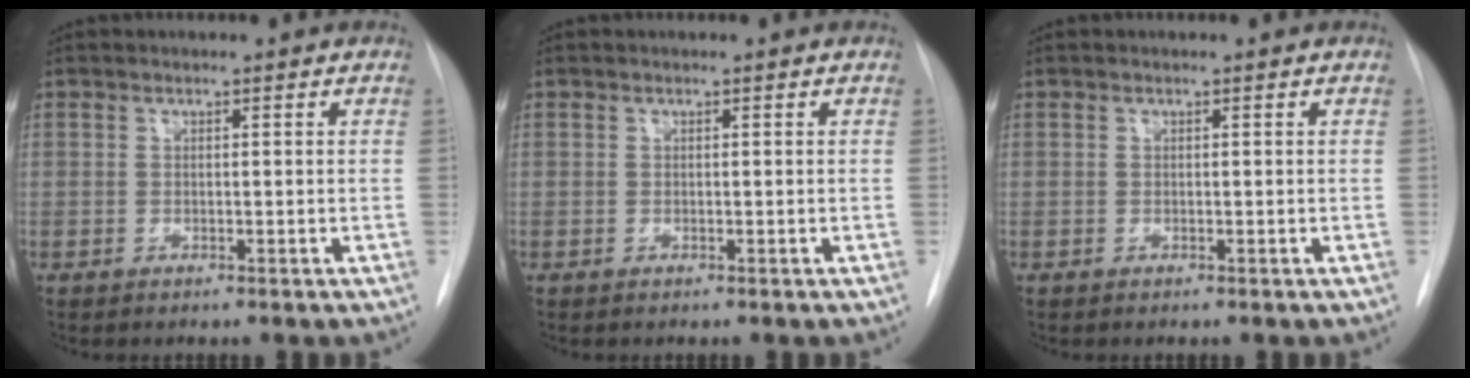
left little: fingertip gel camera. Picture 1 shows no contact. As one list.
[{"total": 0.0}, {"total": 0.0}]